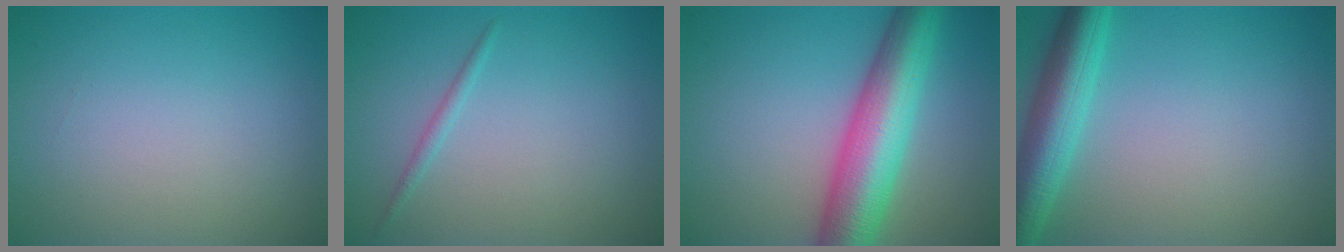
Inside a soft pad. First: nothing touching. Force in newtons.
{"total": 0.9, "press": 0.9, "slide": 0.1}
{"total": 9.2, "press": 9.1, "slide": 0.2}
{"total": 5.7, "press": 5.6, "slide": 0.2}